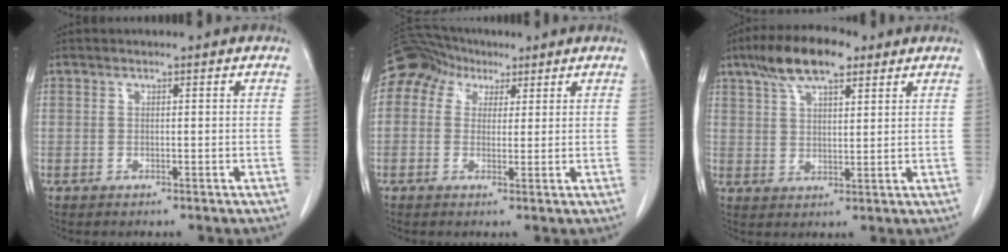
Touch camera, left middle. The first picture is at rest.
{"total": 7.7, "force": [3.8, 6.2, 2.6], "torque": [-0.054, 0.043, 0.068]}
{"total": 9.6, "force": [6.3, 3.2, 6.5], "torque": [-0.121, 0.018, 0.110]}